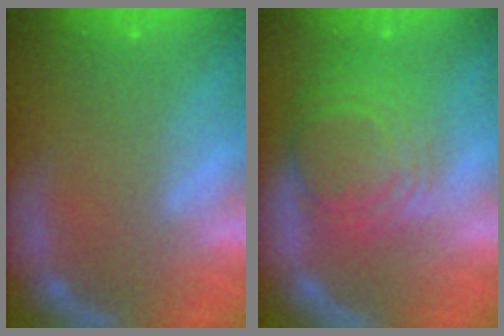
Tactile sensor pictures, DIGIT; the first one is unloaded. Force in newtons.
{"total": 9.5}